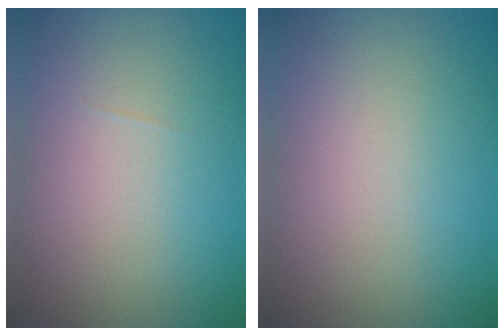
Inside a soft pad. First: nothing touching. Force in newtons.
{"total": 0.0}